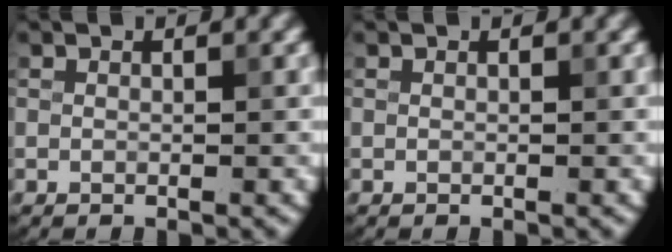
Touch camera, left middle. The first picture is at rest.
{"total": 0.0}